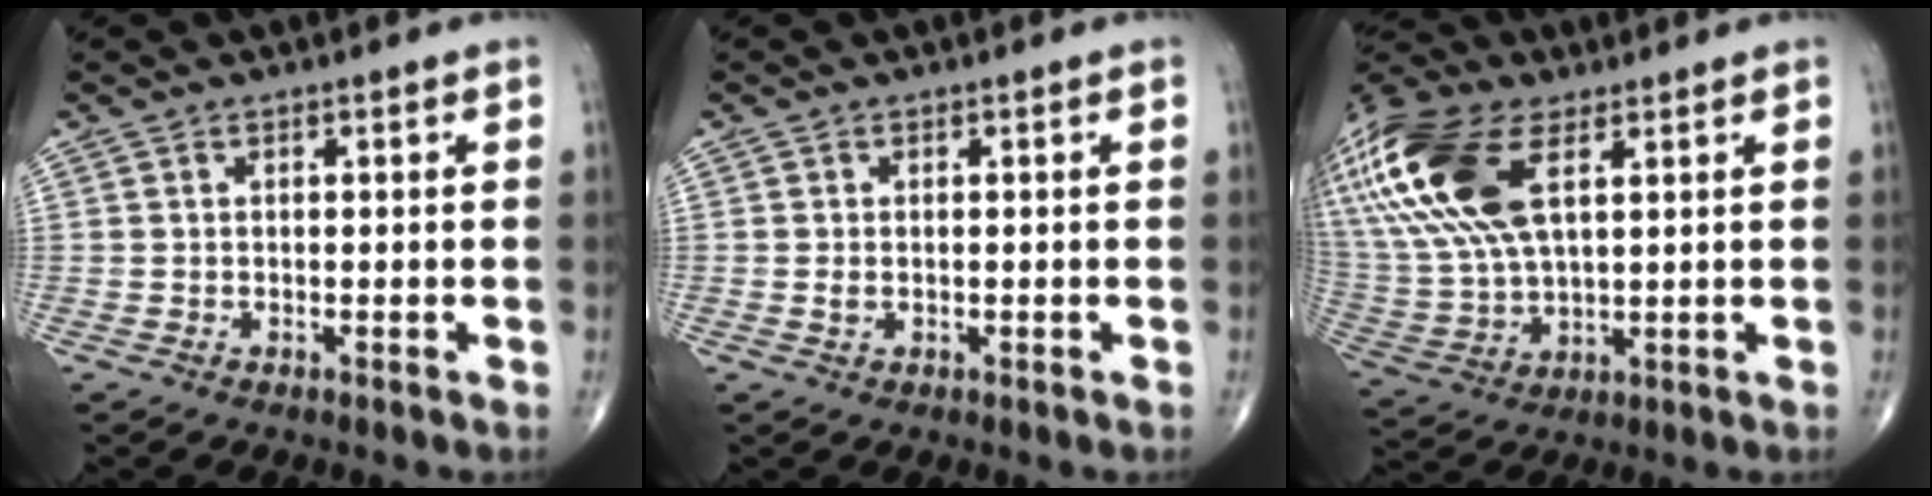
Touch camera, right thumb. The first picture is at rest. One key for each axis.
{"total": 1.1, "fx": -0.1, "fy": 0.7, "fz": 0.9, "tx": -0.021, "ty": 0.000, "tz": -0.001}
{"total": 23.2, "fx": 9.1, "fy": 11.4, "fz": 18.0, "tx": -0.423, "ty": 0.000, "tz": 0.176}